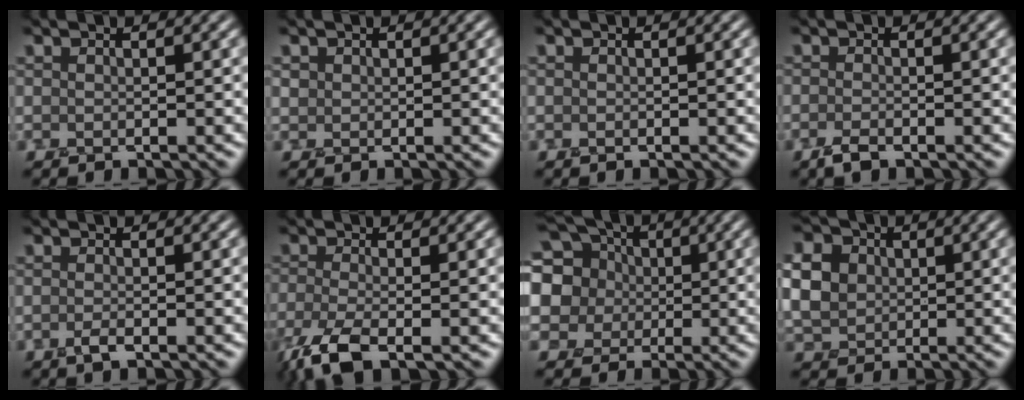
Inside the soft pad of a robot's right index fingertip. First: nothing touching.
{"total": 0.6, "force": [0.2, 0.5, -0.3], "torque": [0.005, 0.005, 0.007]}
{"total": 0.0}
{"total": 1.2, "force": [-1.0, 0.3, 0.7], "torque": [-0.010, 0.000, -0.024]}
{"total": 0.9, "force": [-0.4, 0.3, 0.7], "torque": [-0.013, 0.001, -0.011]}
{"total": 4.8, "force": [-2.9, 1.6, 3.4], "torque": [-0.075, -0.007, -0.065]}
{"total": 10.2, "force": [2.8, 9.2, 3.5], "torque": [-0.086, 0.047, 0.032]}
{"total": 4.7, "force": [1.2, 4.2, 1.8], "torque": [-0.070, 0.023, 0.026]}